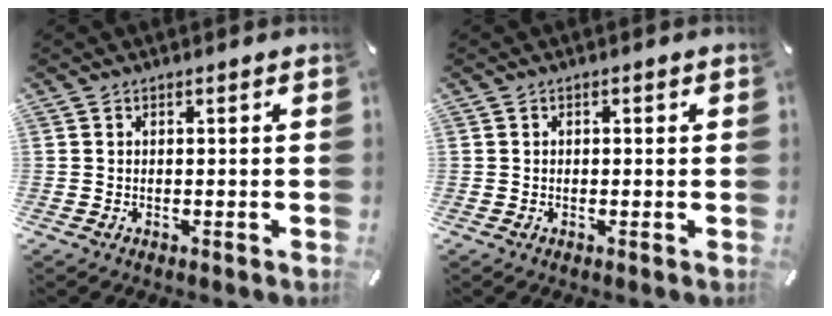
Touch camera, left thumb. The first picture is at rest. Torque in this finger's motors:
{"motor_torque": [-0.27, -0.08, 0.00, 0.00, 0.00]}